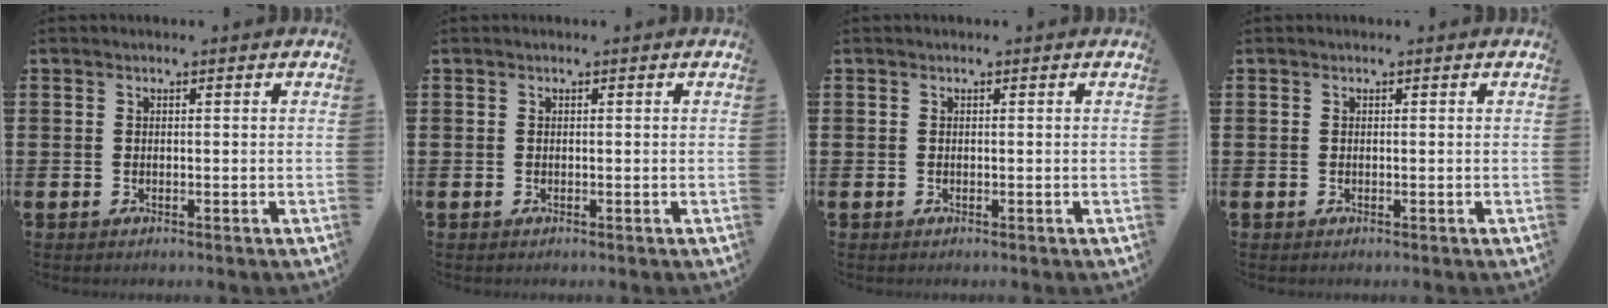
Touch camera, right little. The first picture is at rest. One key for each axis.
{"total": 0.0}
{"total": 0.0}
{"total": 0.0}